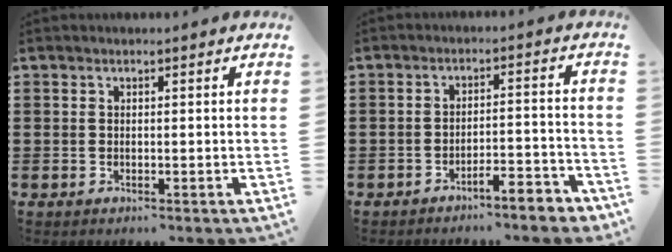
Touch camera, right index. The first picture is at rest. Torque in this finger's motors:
{"motor_torque": [0.83, 0.82, 0.07, 0.02]}